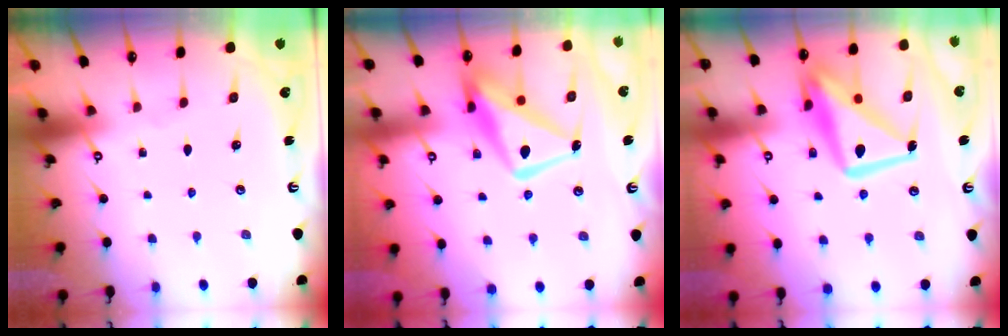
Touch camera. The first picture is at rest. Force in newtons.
{"total": 12.9, "press": 12.8, "slide": 1.2}
{"total": 15.8, "press": 15.7, "slide": 1.8}